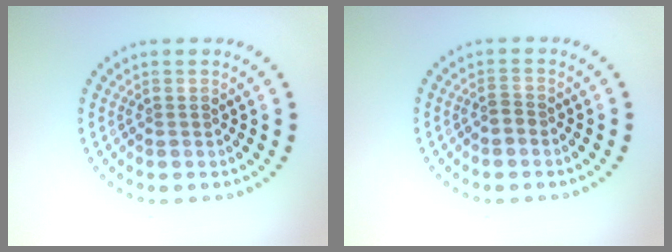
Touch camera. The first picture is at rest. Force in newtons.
{"total": 0.8, "press": 0.5, "slide": 0.6}